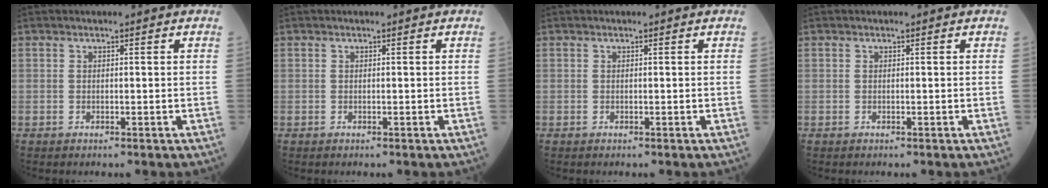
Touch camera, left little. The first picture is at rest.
{"total": 0.0}
{"total": 0.0}
{"total": 0.0}